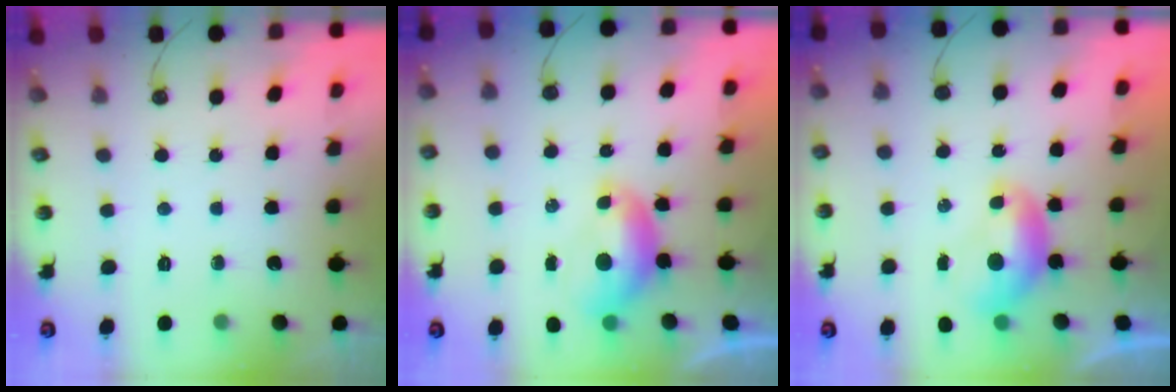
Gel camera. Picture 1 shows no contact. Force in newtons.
{"total": 0.0}
{"total": 0.0}